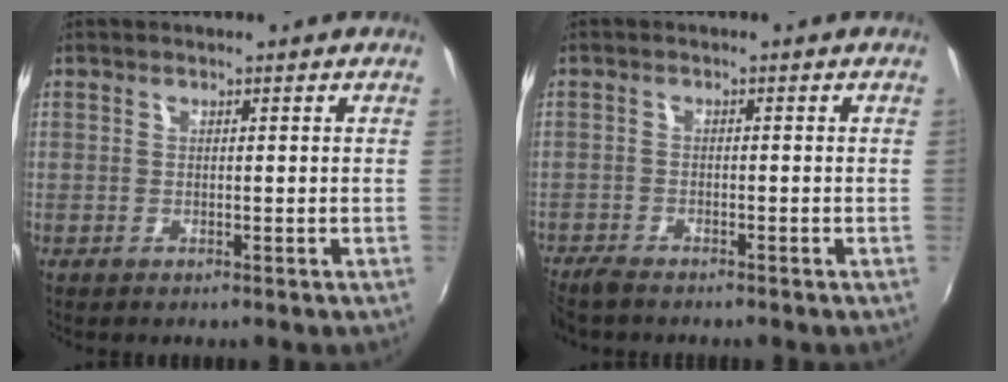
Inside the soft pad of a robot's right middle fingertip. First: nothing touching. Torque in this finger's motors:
{"motor_torque": [1.00, -1.13, 0.26, 0.05]}